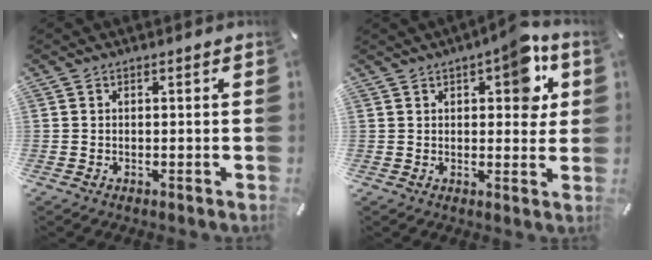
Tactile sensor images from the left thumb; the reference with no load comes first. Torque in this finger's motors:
{"motor_torque": [1.74, 1.65, 1.23, -0.41, 0.09]}